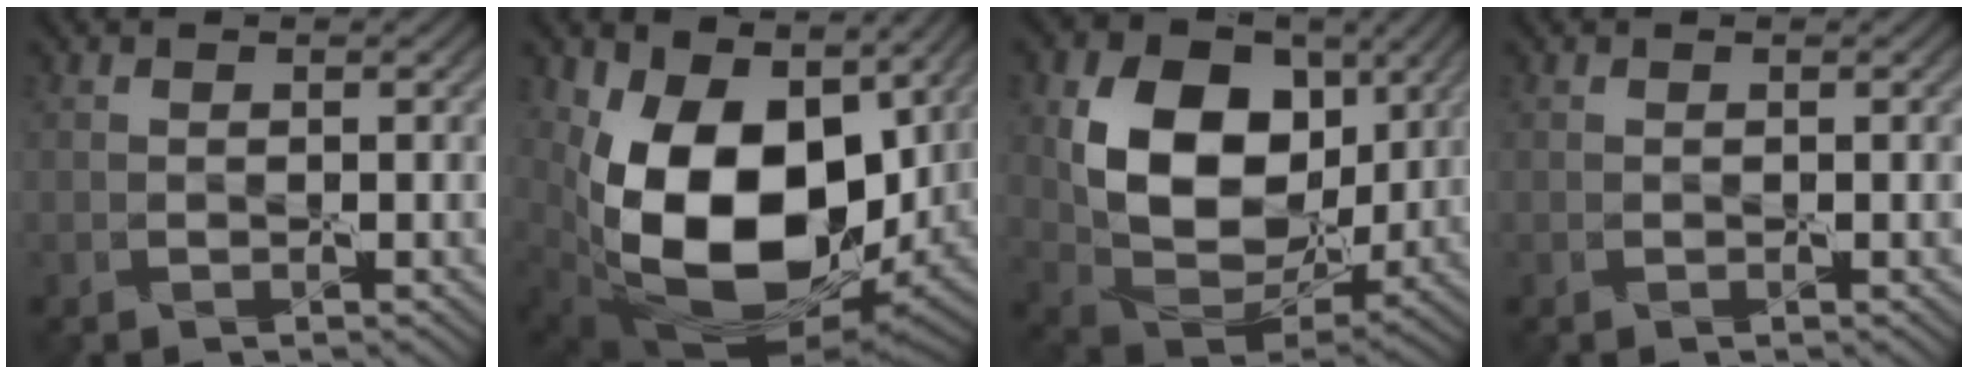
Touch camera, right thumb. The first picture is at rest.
{"total": 17.4, "force": [1.2, 11.7, 12.9], "torque": [-0.249, -0.046, 0.030]}
{"total": 14.3, "force": [3.1, 10.4, 9.3], "torque": [-0.183, -0.009, 0.056]}
{"total": 0.0}